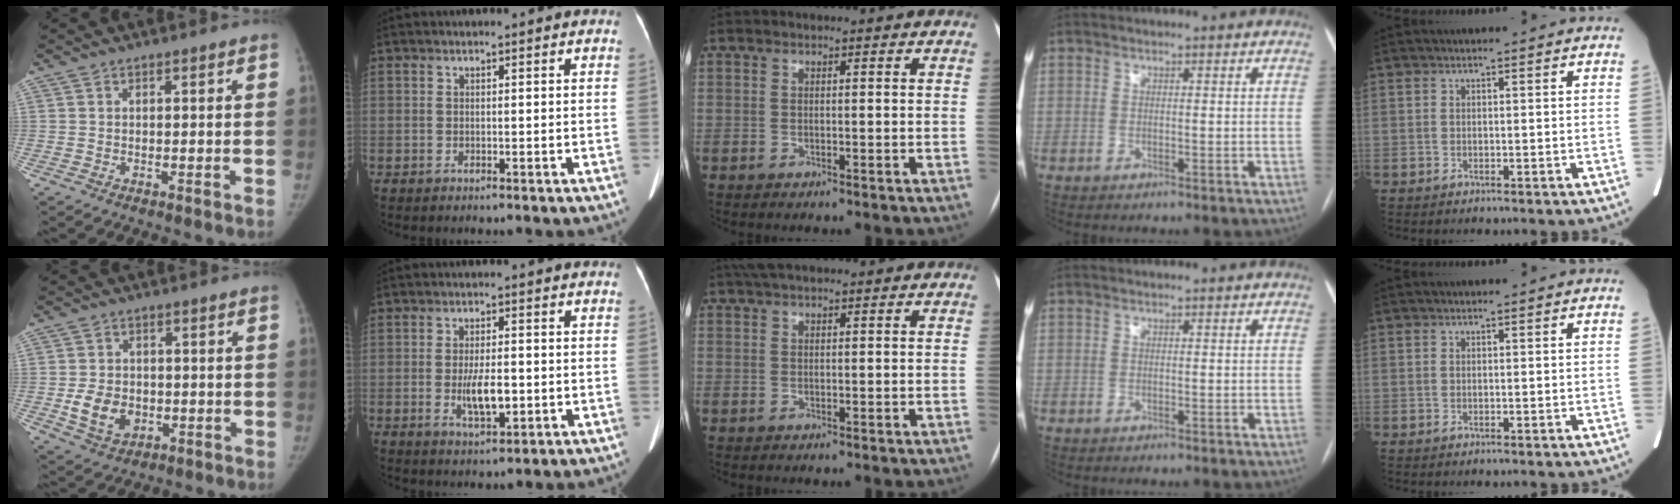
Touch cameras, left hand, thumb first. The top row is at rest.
{"thumb": {"total": 7.5, "force": [-1.3, 6.0, 4.4], "torque": [-0.054, 0.000, -0.011]}, "index": {"total": 5.3, "force": [-1.0, 1.6, 4.9], "torque": [-0.097, -0.008, -0.014]}, "middle": {"total": 4.1, "force": [3.2, 1.0, 2.4], "torque": [-0.042, 0.033, 0.057]}}